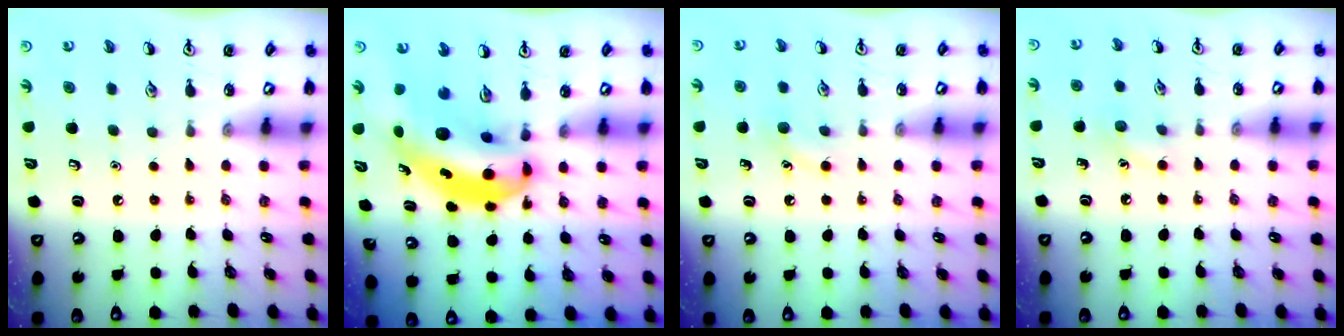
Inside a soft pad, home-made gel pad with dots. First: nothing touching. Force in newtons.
{"total": 10.3, "press": 9.8, "slide": 3.1}
{"total": 6.8, "press": 6.4, "slide": 2.2}
{"total": 5.9, "press": 5.7, "slide": 1.7}